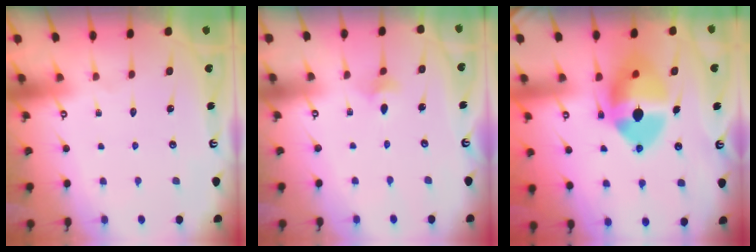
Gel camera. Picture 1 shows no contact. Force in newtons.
{"total": 2.9, "press": 2.9, "slide": 0.6}
{"total": 15.8, "press": 15.7, "slide": 2.2}